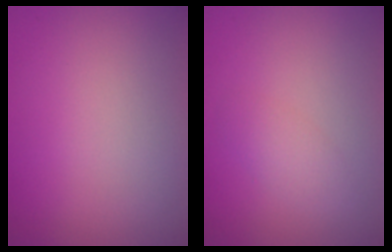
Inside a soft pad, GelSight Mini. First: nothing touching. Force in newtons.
{"total": 1.6, "press": 1.6, "slide": 0.1}